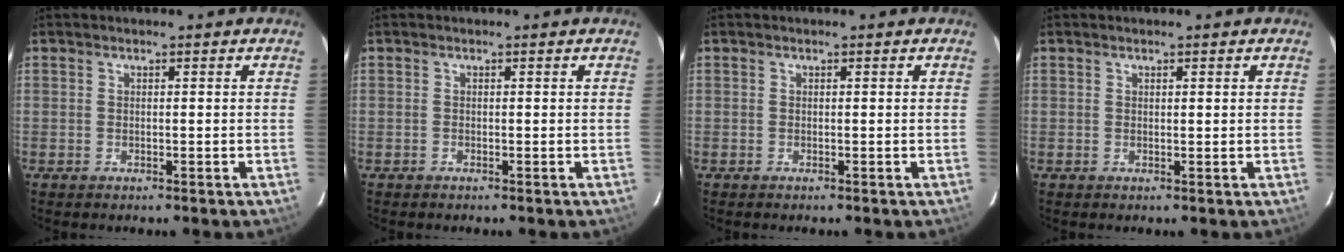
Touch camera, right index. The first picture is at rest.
{"total": 0.0}
{"total": 0.0}
{"total": 0.5, "force": [0.3, 0.1, 0.4], "torque": [-0.009, 0.001, 0.005]}